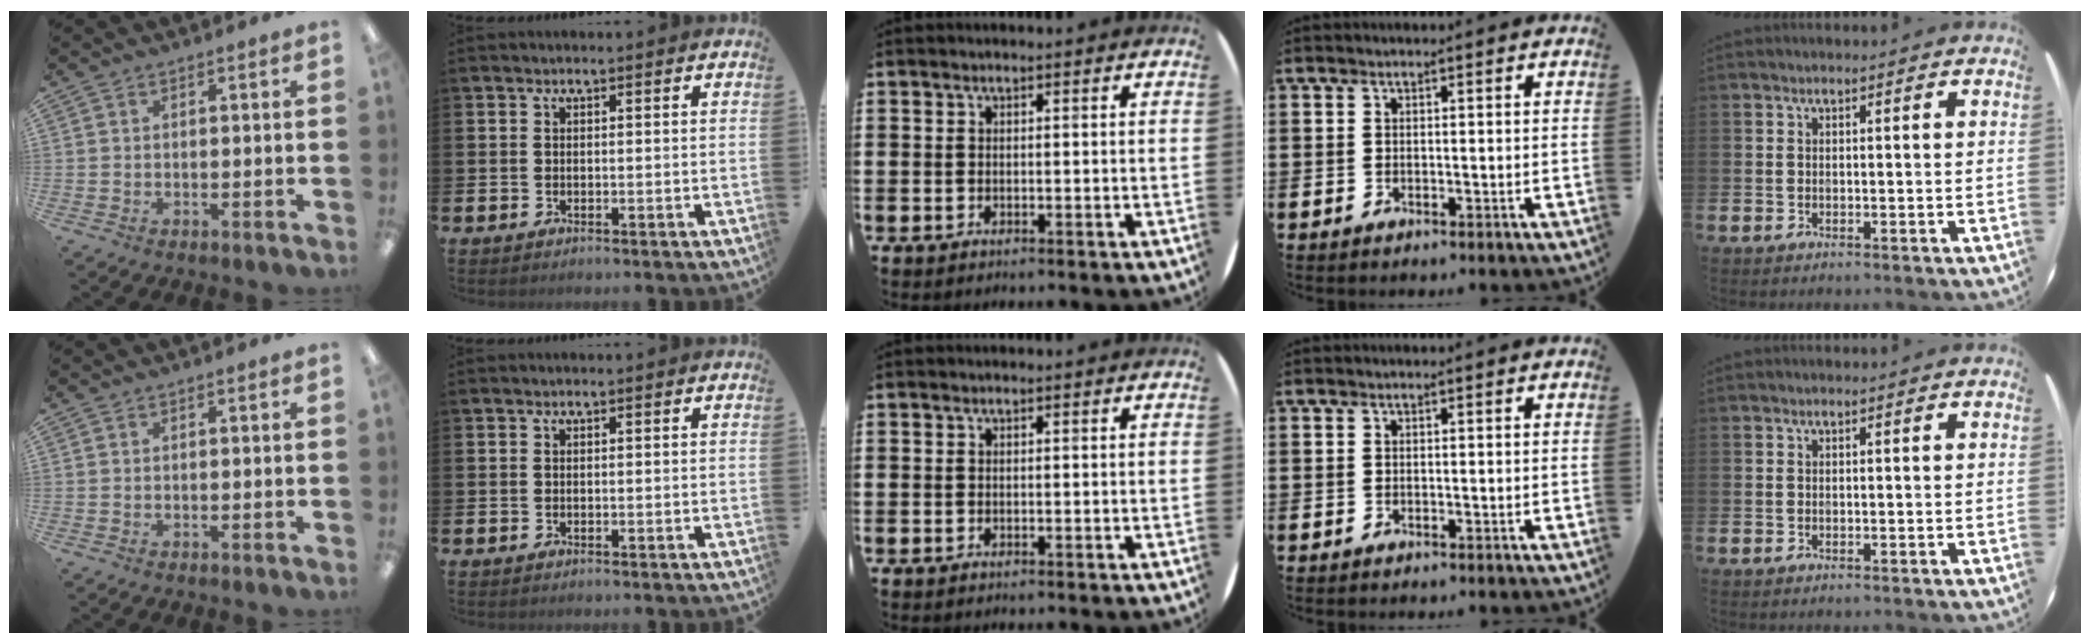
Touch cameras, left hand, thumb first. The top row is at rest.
{}